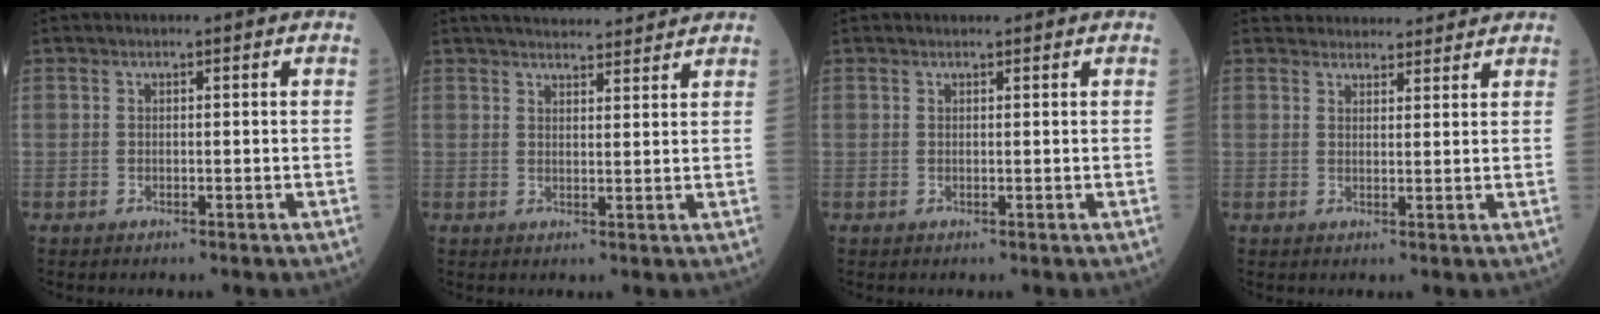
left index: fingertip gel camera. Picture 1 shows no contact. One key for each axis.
{"total": 11.5, "fx": 10.8, "fy": 1.4, "fz": 3.7, "tx": -0.052, "ty": 0.020, "tz": 0.147}
{"total": 0.8, "fx": 0.7, "fy": 0.2, "fz": 0.1, "tx": -0.009, "ty": 0.005, "tz": 0.012}
{"total": 8.0, "fx": 7.6, "fy": 2.2, "fz": 0.9, "tx": 0.006, "ty": 0.022, "tz": 0.089}